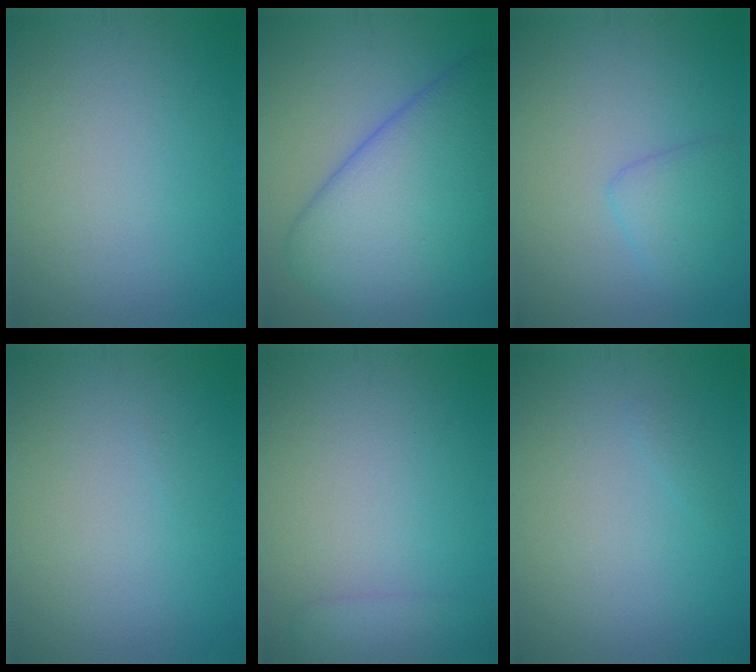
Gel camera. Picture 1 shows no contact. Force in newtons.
{"total": 12.0, "press": 12.0, "slide": 0.5}
{"total": 2.5, "press": 2.4, "slide": 0.2}
{"total": 0.0}
{"total": 2.4, "press": 2.3, "slide": 0.3}
{"total": 0.5, "press": 0.5, "slide": 0.1}